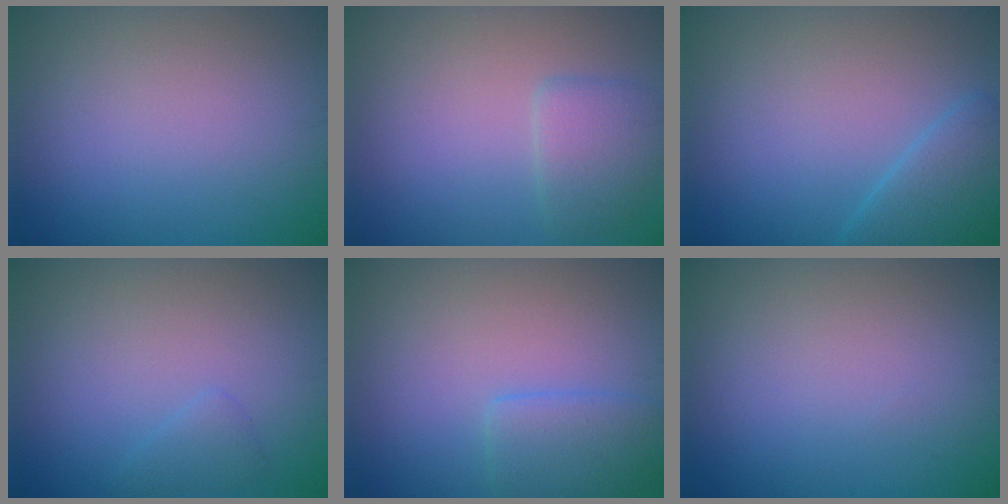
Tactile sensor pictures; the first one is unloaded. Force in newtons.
{"total": 2.3, "press": 2.3, "slide": 0.2}
{"total": 3.0, "press": 3.0, "slide": 0.2}
{"total": 1.1, "press": 1.1, "slide": 0.1}
{"total": 2.9, "press": 2.9, "slide": 0.1}
{"total": 0.0}